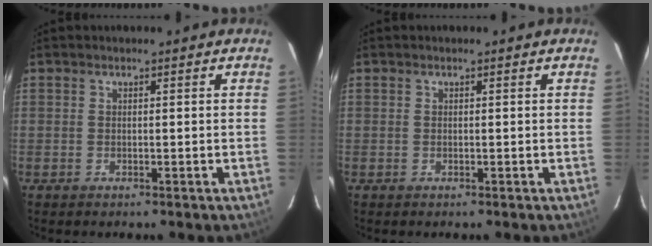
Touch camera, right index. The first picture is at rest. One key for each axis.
{"total": 0.0}